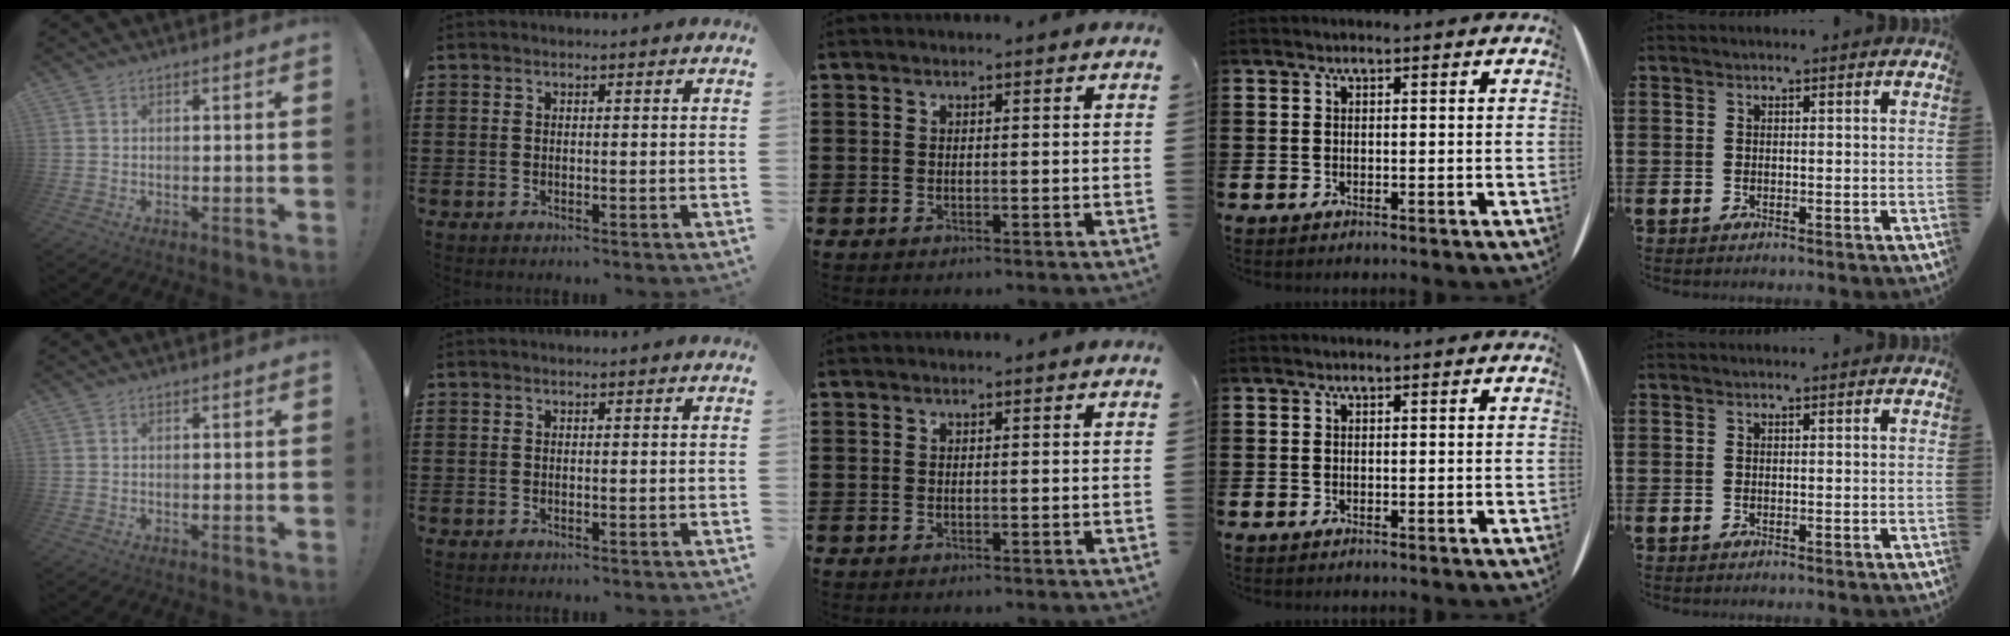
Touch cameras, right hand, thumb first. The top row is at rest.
{}